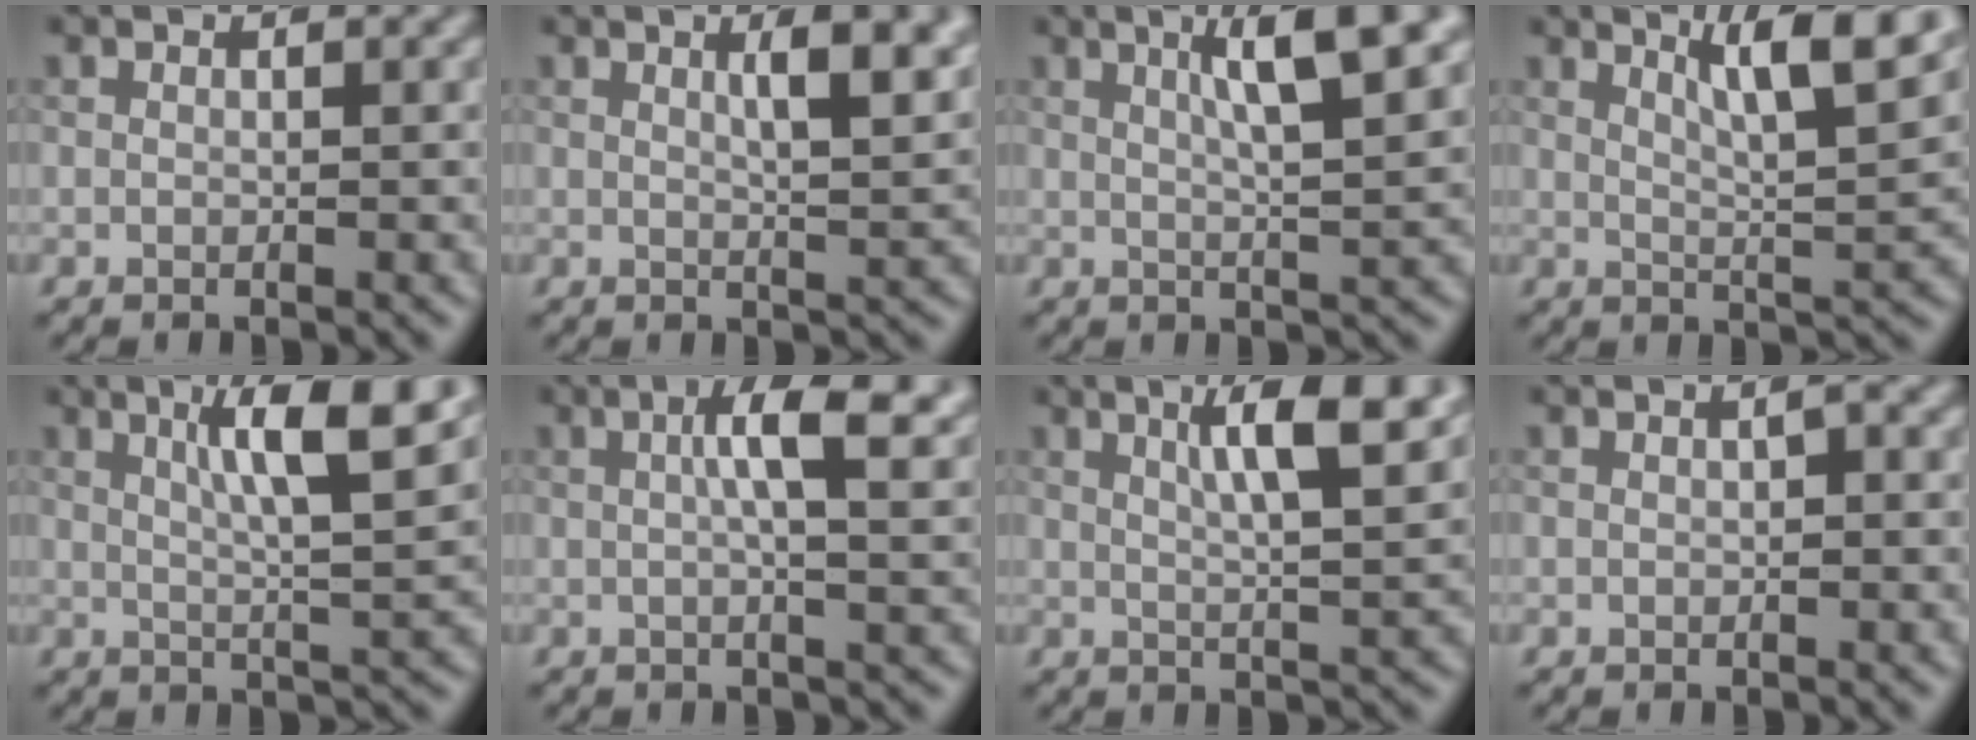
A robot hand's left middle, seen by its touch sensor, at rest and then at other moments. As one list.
[{"total": 5.5, "force": [1.9, 1.7, 4.8], "torque": [-0.051, 0.010, 0.021]}, {"total": 6.5, "force": [2.7, 1.3, 5.8], "torque": [-0.078, 0.009, 0.040]}, {"total": 7.9, "force": [4.2, 1.6, 6.5], "torque": [-0.086, 0.008, 0.065]}, {"total": 8.0, "force": [3.2, 1.5, 7.1], "torque": [-0.104, 0.007, 0.053]}, {"total": 5.8, "force": [1.5, 1.4, 5.4], "torque": [-0.079, 0.010, 0.020]}, {"total": 6.8, "force": [3.0, 1.4, 6.0], "torque": [-0.084, 0.005, 0.048]}, {"total": 0.7, "force": [0.0, 0.2, 0.6], "torque": [-0.014, 0.003, 0.002]}]